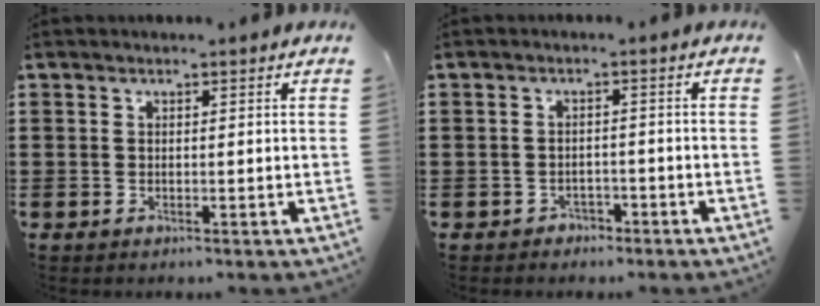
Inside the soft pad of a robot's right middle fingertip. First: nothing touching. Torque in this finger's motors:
{"motor_torque": [2.14, 0.00, -0.03, -0.01]}